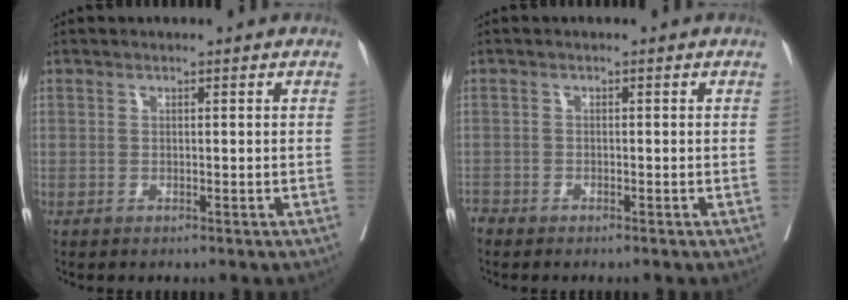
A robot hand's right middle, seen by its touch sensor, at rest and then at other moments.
{"total": 1.3, "force": [-1.2, 0.5, -0.2], "torque": [0.005, 0.000, -0.024]}